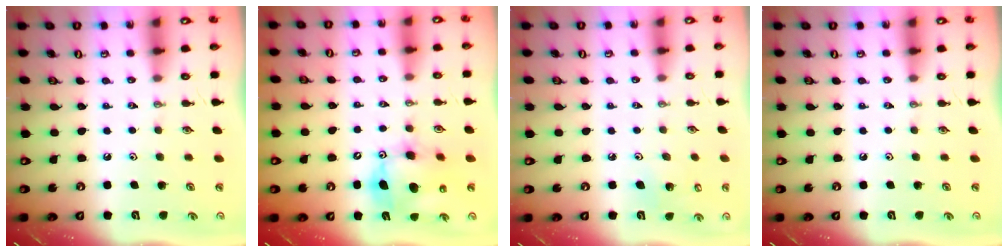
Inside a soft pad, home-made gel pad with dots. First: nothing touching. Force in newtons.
{"total": 12.7, "press": 12.5, "slide": 2.4}
{"total": 5.6, "press": 5.3, "slide": 1.6}
{"total": 0.0}